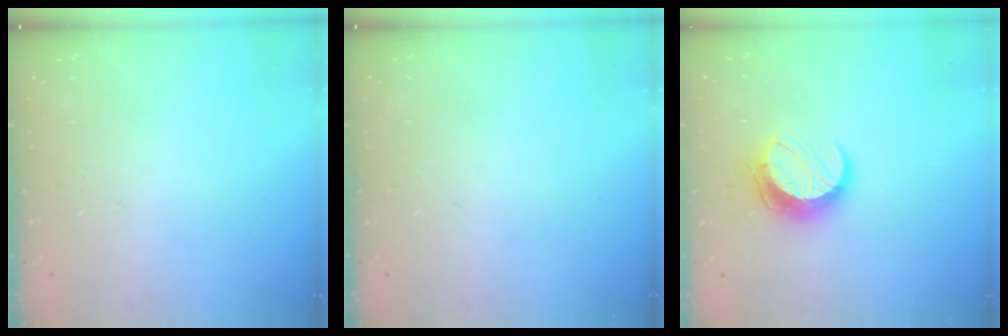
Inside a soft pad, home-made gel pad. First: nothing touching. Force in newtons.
{"total": 0.0}
{"total": 10.4, "press": 10.4, "slide": 0.8}